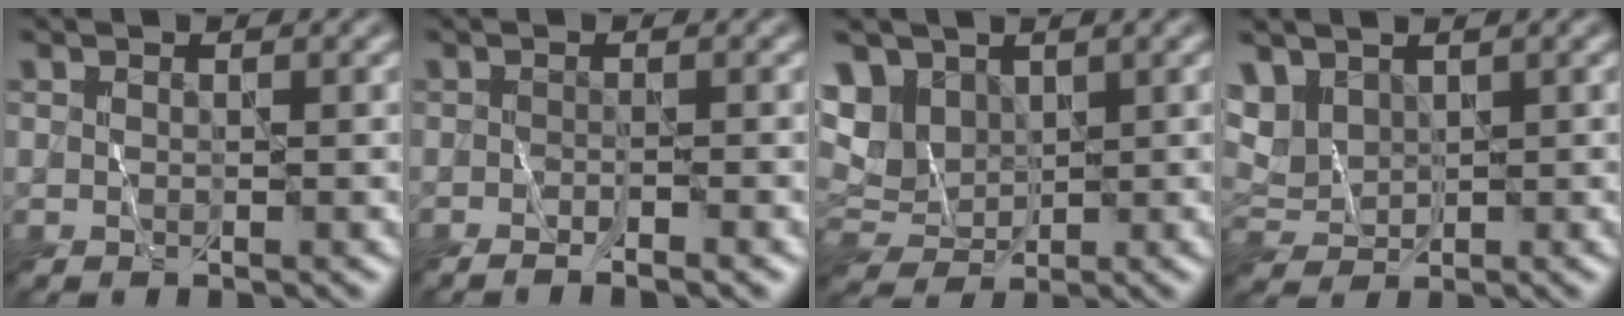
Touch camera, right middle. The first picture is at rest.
{"total": 1.3, "force": [-1.1, -0.2, 0.8], "torque": [-0.014, -0.002, -0.020]}
{"total": 5.1, "force": [2.5, 3.8, 2.4], "torque": [-0.081, 0.011, 0.058]}
{"total": 3.0, "force": [2.2, 1.7, 1.2], "torque": [-0.037, 0.003, 0.049]}